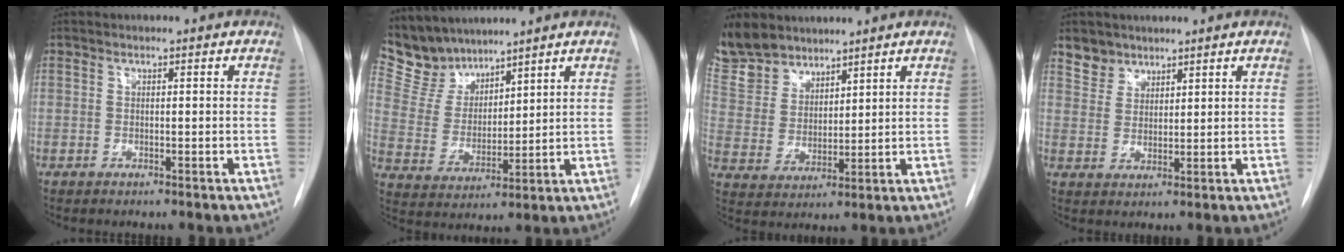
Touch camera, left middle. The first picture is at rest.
{"total": 8.6, "force": [8.0, 3.2, 1.0], "torque": [-0.032, 0.009, 0.172]}
{"total": 12.5, "force": [10.5, 6.1, 2.9], "torque": [-0.077, 0.015, 0.219]}
{"total": 3.8, "force": [3.1, 2.2, -0.2], "torque": [0.016, 0.002, 0.057]}